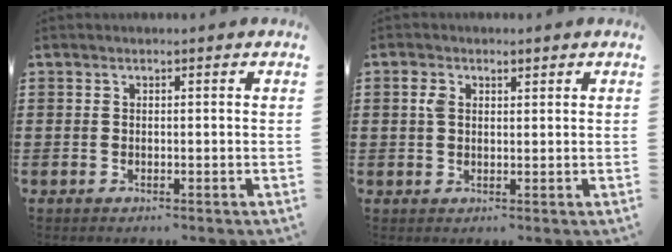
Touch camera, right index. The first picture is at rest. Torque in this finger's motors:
{"motor_torque": [0.06, -0.03, 0.05, 0.03]}